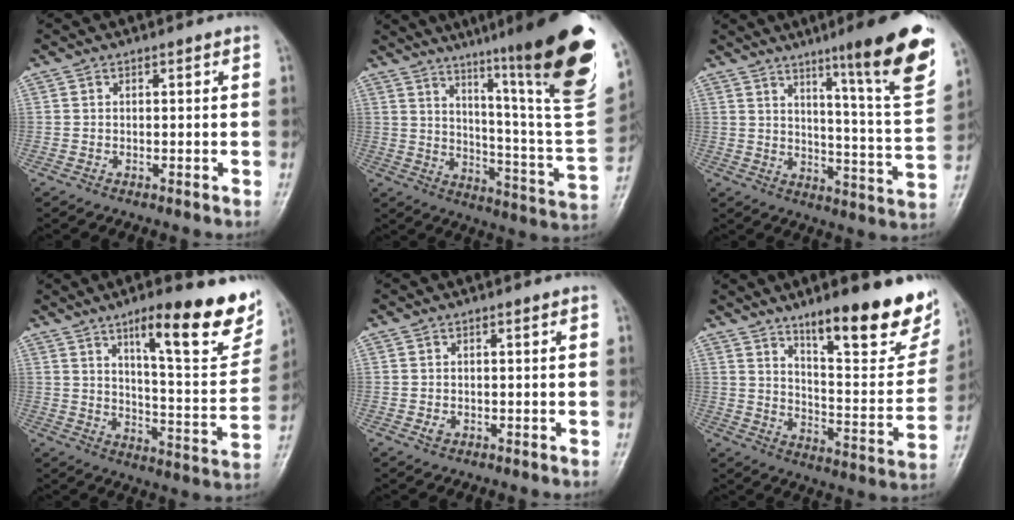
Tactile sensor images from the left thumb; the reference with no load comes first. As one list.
[{"total": 29.5, "force": [18.0, 2.6, 23.2], "torque": [-0.288, -0.089, 0.263]}, {"total": 18.8, "force": [11.1, 1.2, 15.2], "torque": [-0.181, -0.064, 0.159]}, {"total": 20.0, "force": [12.1, 4.6, 15.2], "torque": [-0.172, -0.063, 0.182]}, {"total": 1.1, "force": [-0.3, 0.7, 0.7], "torque": [-0.010, 0.001, -0.003]}, {"total": 21.9, "force": [14.1, 5.6, 15.7], "torque": [-0.178, -0.080, 0.214]}]